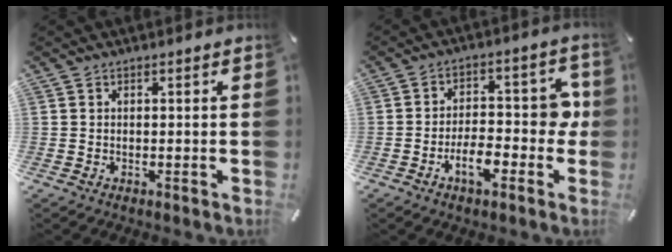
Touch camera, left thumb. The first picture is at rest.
{"total": 10.6, "force": [-3.0, 6.2, 8.1], "torque": [-0.115, 0.018, -0.050]}